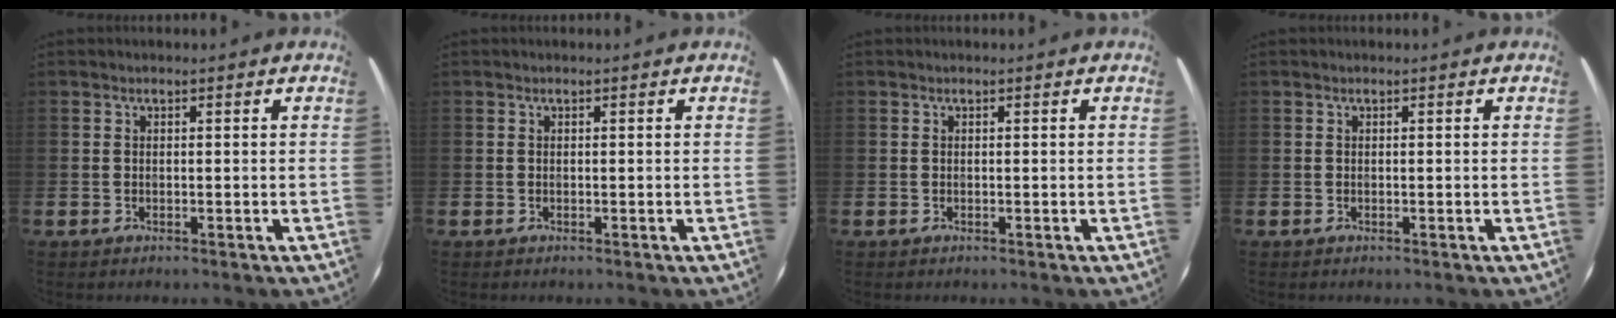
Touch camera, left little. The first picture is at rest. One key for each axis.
{"total": 0.0}
{"total": 0.0}
{"total": 0.0}